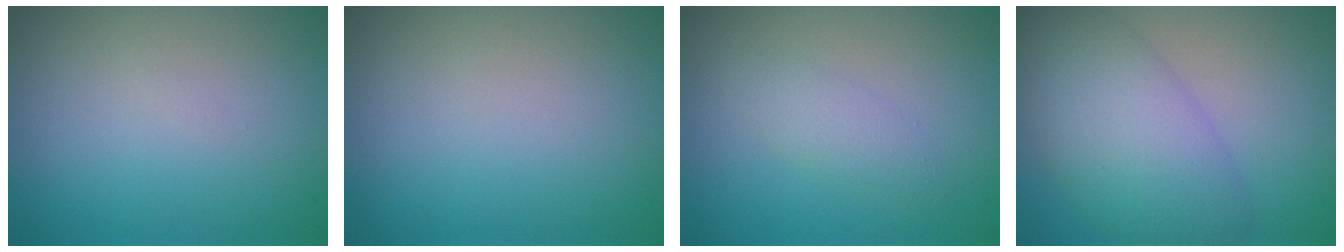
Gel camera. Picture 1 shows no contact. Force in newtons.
{"total": 0.0}
{"total": 1.7, "press": 1.7, "slide": 0.1}
{"total": 7.3, "press": 7.3, "slide": 0.1}